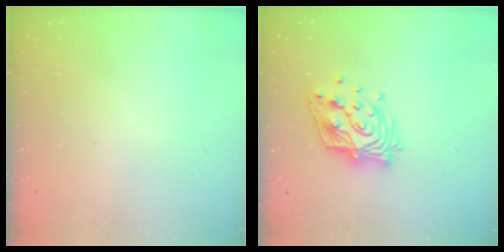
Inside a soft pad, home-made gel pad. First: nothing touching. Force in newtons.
{"total": 15.5, "press": 15.5, "slide": 1.2}